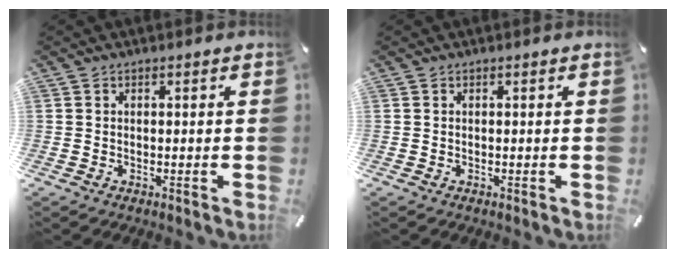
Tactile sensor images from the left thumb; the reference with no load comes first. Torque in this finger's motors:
{"motor_torque": [0.00, 0.00, 0.00, 0.00, 0.00]}